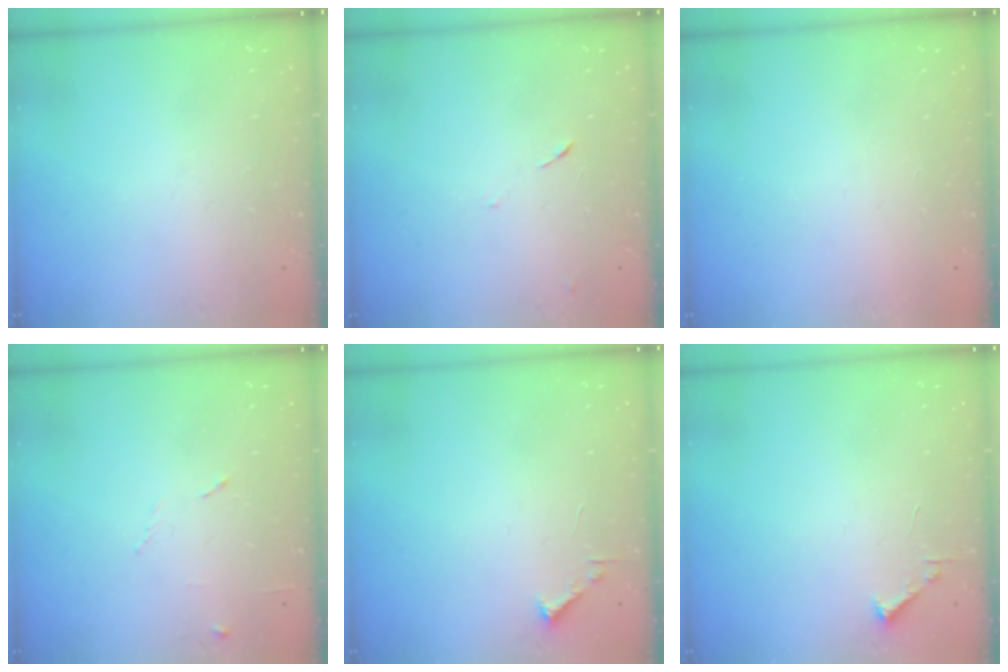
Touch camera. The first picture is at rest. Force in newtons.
{"total": 6.3, "press": 6.2, "slide": 0.6}
{"total": 1.5, "press": 1.5, "slide": 0.1}
{"total": 6.4, "press": 6.3, "slide": 0.7}
{"total": 1.7, "press": 1.7, "slide": 0.2}
{"total": 1.7, "press": 1.7, "slide": 0.2}